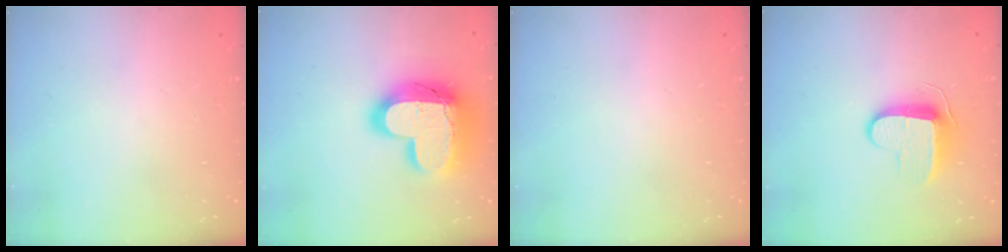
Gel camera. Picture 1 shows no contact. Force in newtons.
{"total": 22.3, "press": 22.3, "slide": 1.5}
{"total": 0.0}
{"total": 10.5, "press": 10.4, "slide": 1.2}